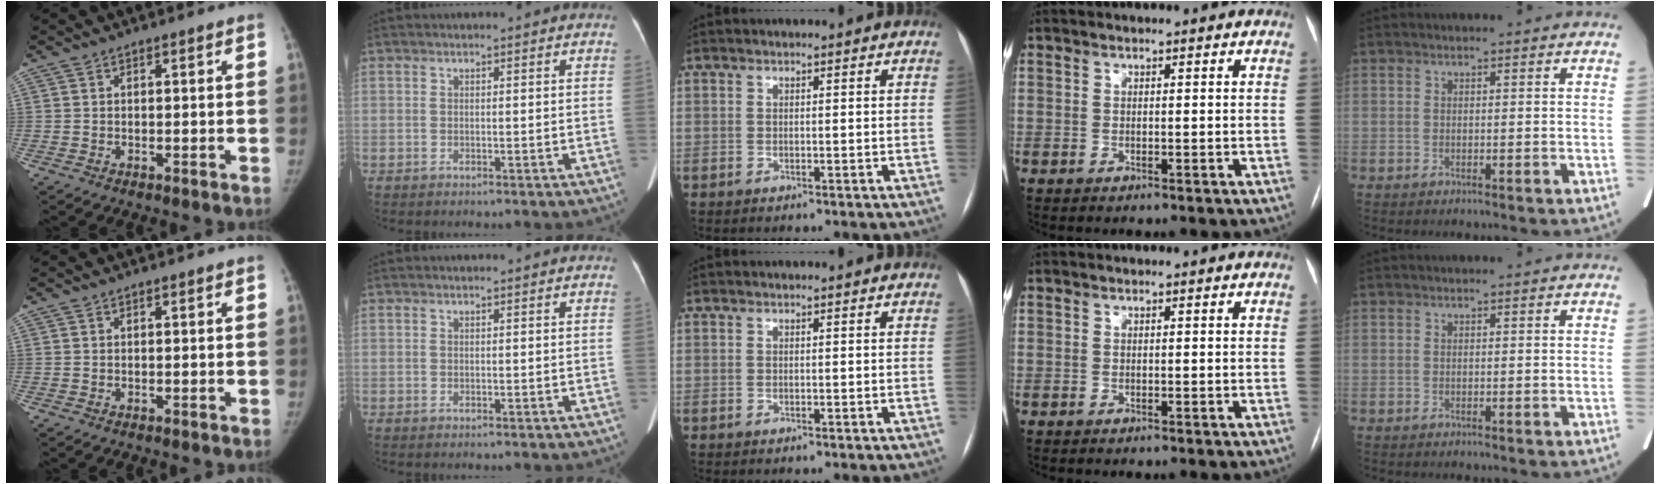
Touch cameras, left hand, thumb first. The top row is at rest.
{}